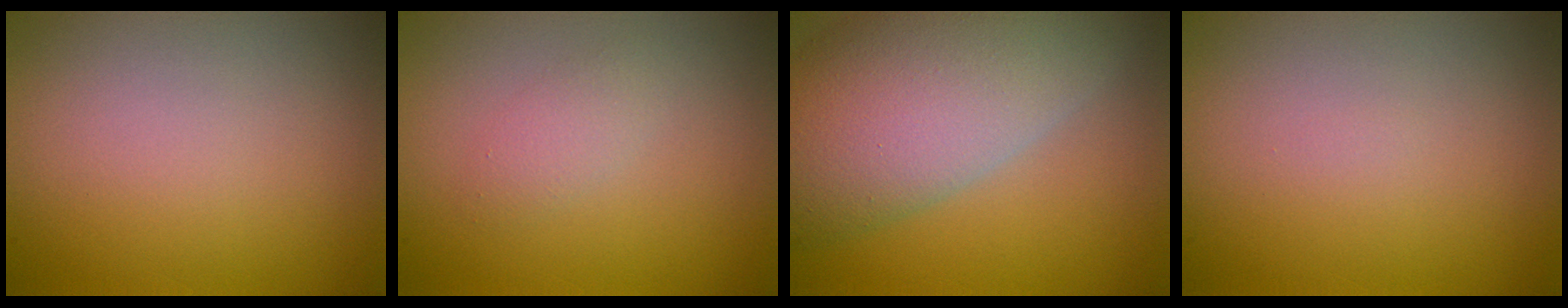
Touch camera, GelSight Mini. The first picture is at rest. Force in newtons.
{"total": 1.4, "press": 1.4, "slide": 0.1}
{"total": 11.8, "press": 11.8, "slide": 1.0}
{"total": 0.0}